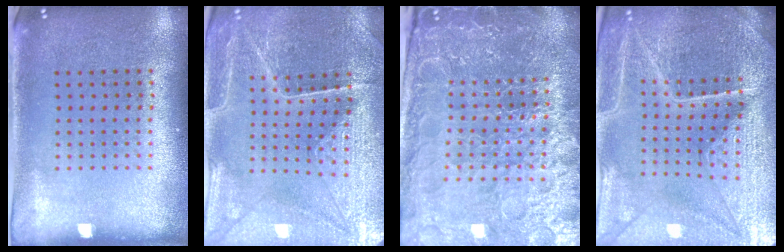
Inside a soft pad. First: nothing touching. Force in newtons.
{"total": 3.4, "press": 3.4, "slide": 0.3}
{"total": 5.8, "press": 5.2, "slide": 2.5}
{"total": 5.6, "press": 5.2, "slide": 2.2}